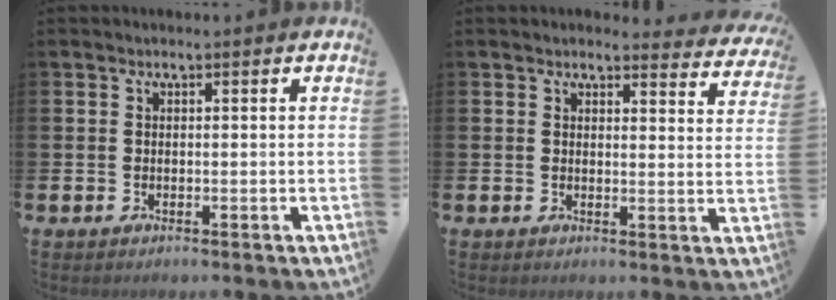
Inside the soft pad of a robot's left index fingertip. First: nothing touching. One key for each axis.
{"total": 2.9, "fx": 2.8, "fy": 0.5, "fz": 0.1, "tx": -0.001, "ty": -0.017, "tz": 0.049}